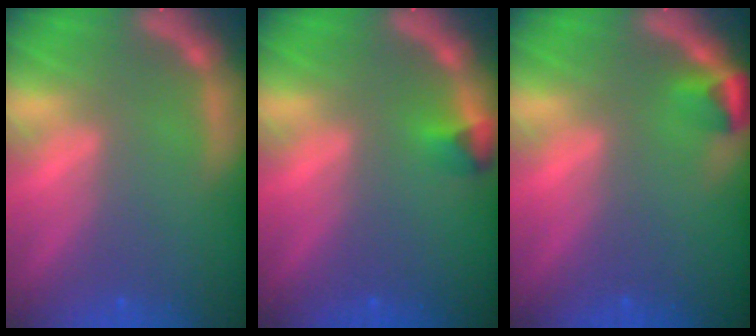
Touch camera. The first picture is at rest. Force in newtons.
{"total": 1.4}
{"total": 1.9}